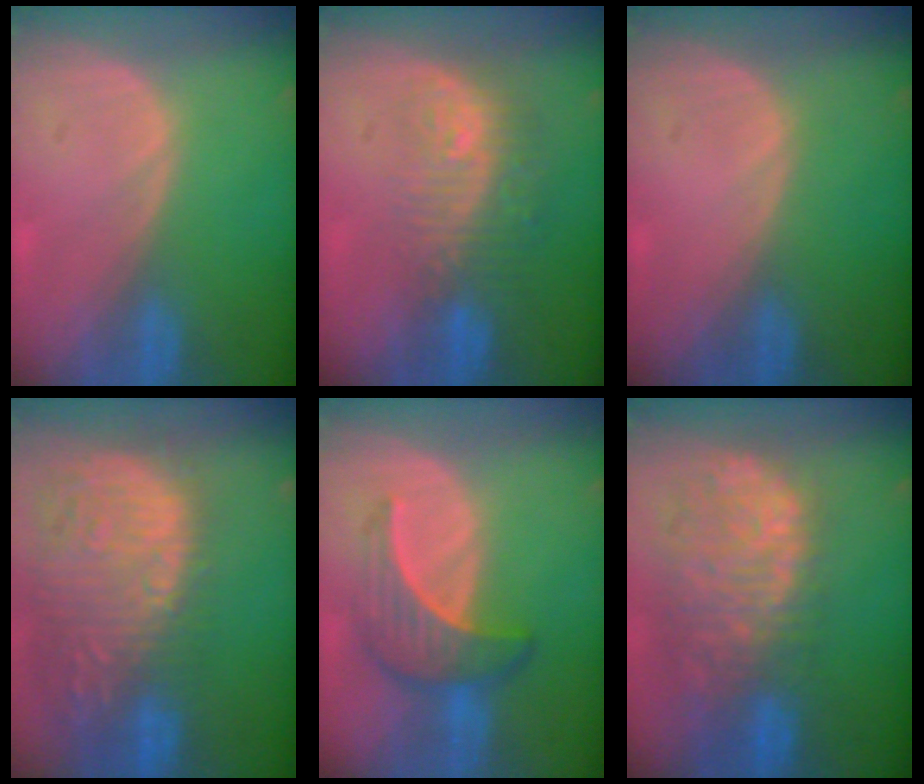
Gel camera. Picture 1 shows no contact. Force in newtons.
{"total": 9.6, "press": 8.0, "slide": 5.4}
{"total": 0.0}
{"total": 15.7, "press": 12.9, "slide": 9.0}
{"total": 6.7, "press": 6.4, "slide": 2.0}
{"total": 12.2, "press": 10.1, "slide": 6.9}